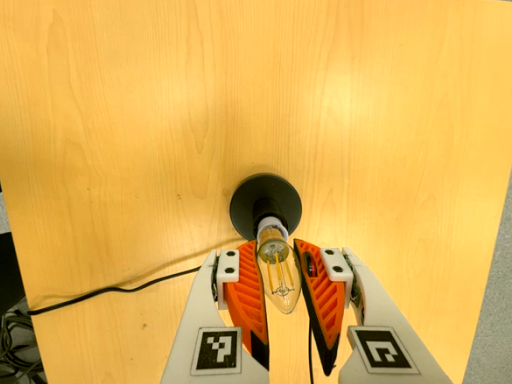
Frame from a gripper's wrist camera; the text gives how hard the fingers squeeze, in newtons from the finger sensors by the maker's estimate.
{"total": 19.8, "left": 21.5, "right": 18.2}